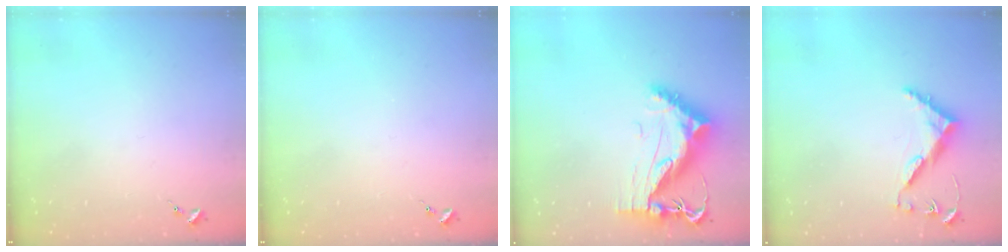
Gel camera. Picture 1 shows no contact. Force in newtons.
{"total": 0.0}
{"total": 11.9, "press": 11.9, "slide": 1.0}
{"total": 8.2, "press": 8.1, "slide": 0.6}